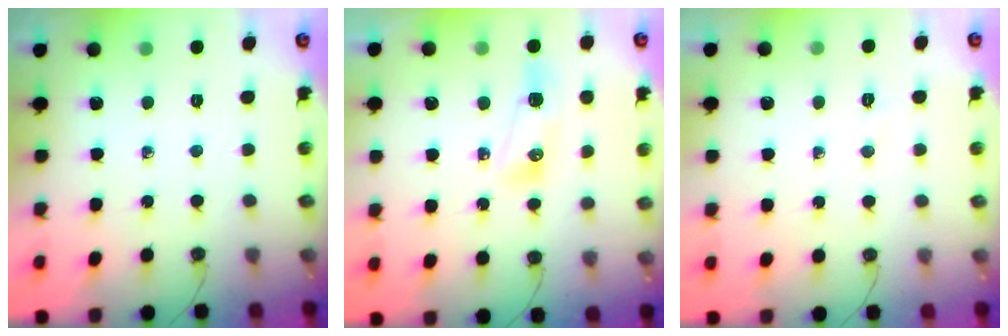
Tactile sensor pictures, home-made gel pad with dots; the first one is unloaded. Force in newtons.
{"total": 7.9, "press": 7.7, "slide": 1.6}
{"total": 13.8, "press": 3.4, "slide": 13.3}